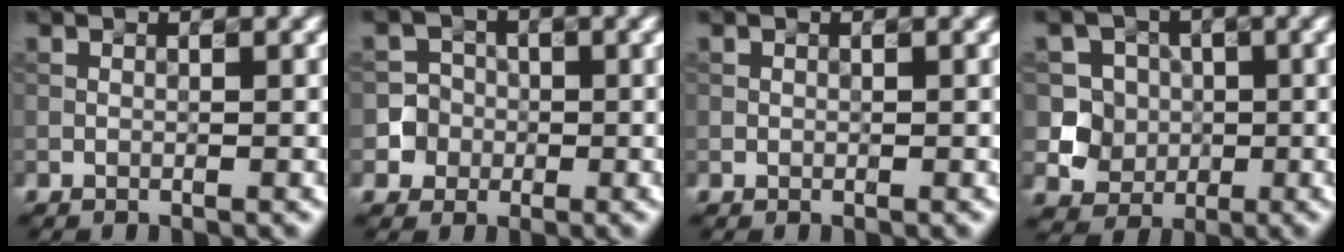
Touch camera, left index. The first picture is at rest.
{"total": 4.4, "force": [-1.4, 4.1, 0.3], "torque": [0.014, 0.016, -0.036]}
{"total": 0.0}
{"total": 4.2, "force": [0.0, 4.0, 1.3], "torque": [-0.009, 0.008, -0.019]}